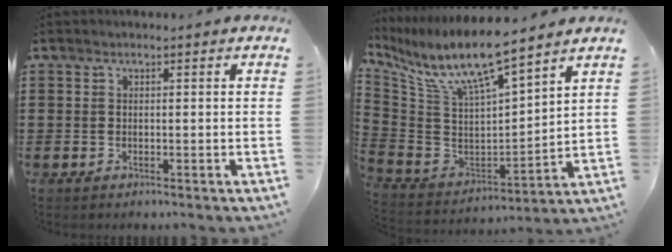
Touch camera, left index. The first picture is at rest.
{"total": 10.0, "force": [7.5, 1.2, 6.6], "torque": [-0.158, -0.054, 0.124]}